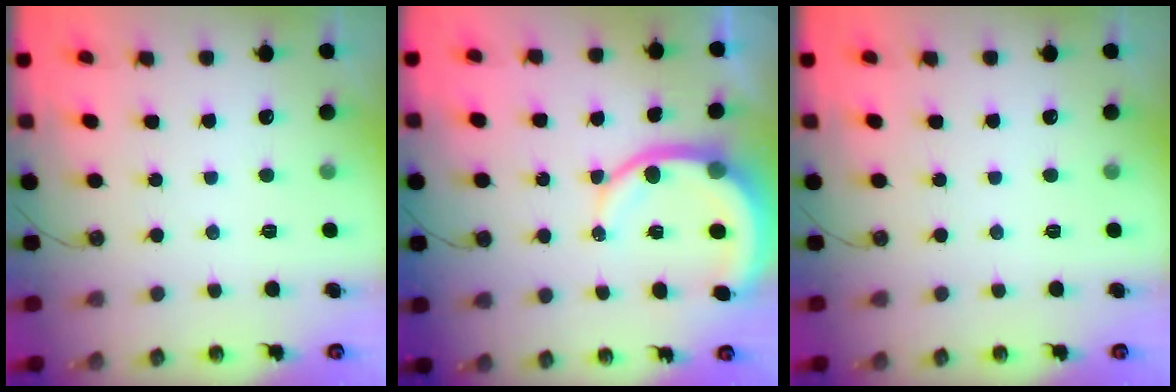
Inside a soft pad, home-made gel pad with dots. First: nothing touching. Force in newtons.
{"total": 9.6, "press": 9.5, "slide": 1.4}
{"total": 0.0}